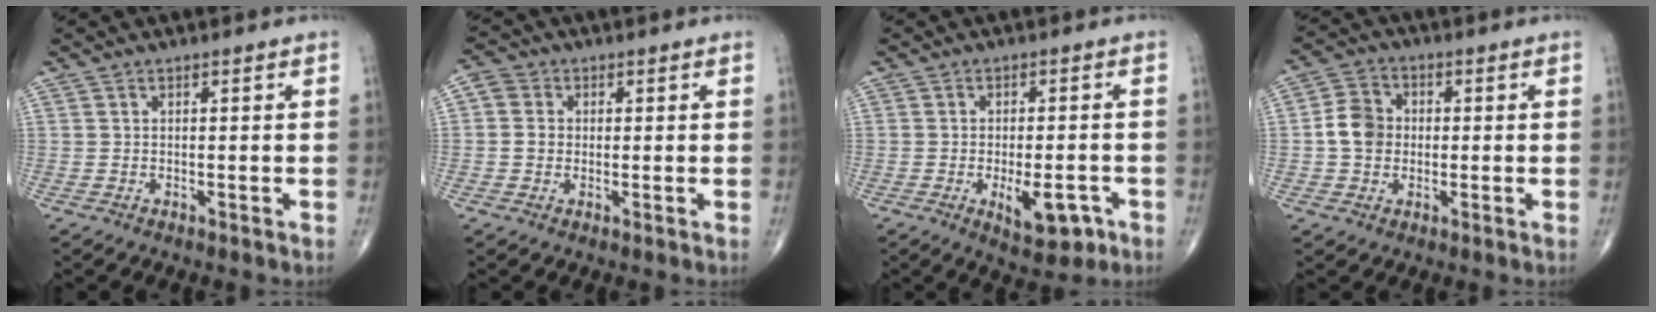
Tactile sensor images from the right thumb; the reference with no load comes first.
{"total": 3.9, "force": [0.1, 3.6, 1.5], "torque": [-0.021, 0.008, -0.004]}
{"total": 7.8, "force": [-3.0, 3.5, 6.4], "torque": [-0.084, 0.005, -0.034]}
{"total": 6.7, "force": [-0.3, 5.7, 3.6], "torque": [-0.051, 0.015, -0.014]}